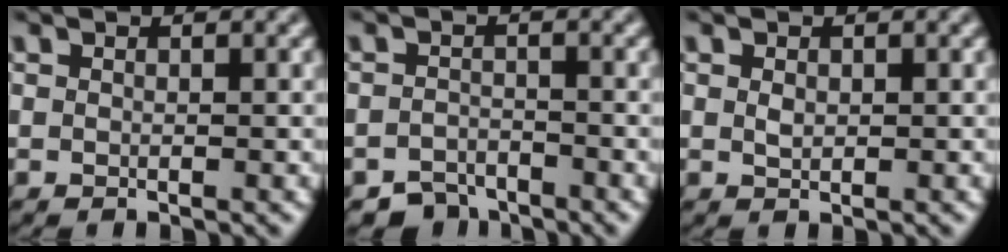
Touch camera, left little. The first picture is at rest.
{"total": 2.7, "force": [-2.5, 1.0, 0.0], "torque": [0.013, 0.005, -0.051]}
{"total": 0.8, "force": [0.3, 0.4, 0.5], "torque": [-0.016, 0.002, 0.009]}